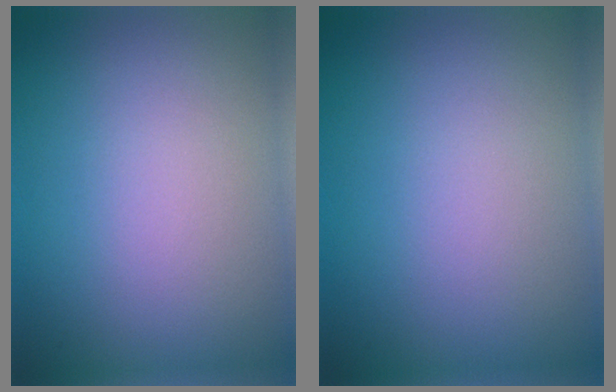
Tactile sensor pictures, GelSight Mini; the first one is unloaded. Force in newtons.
{"total": 0.0}